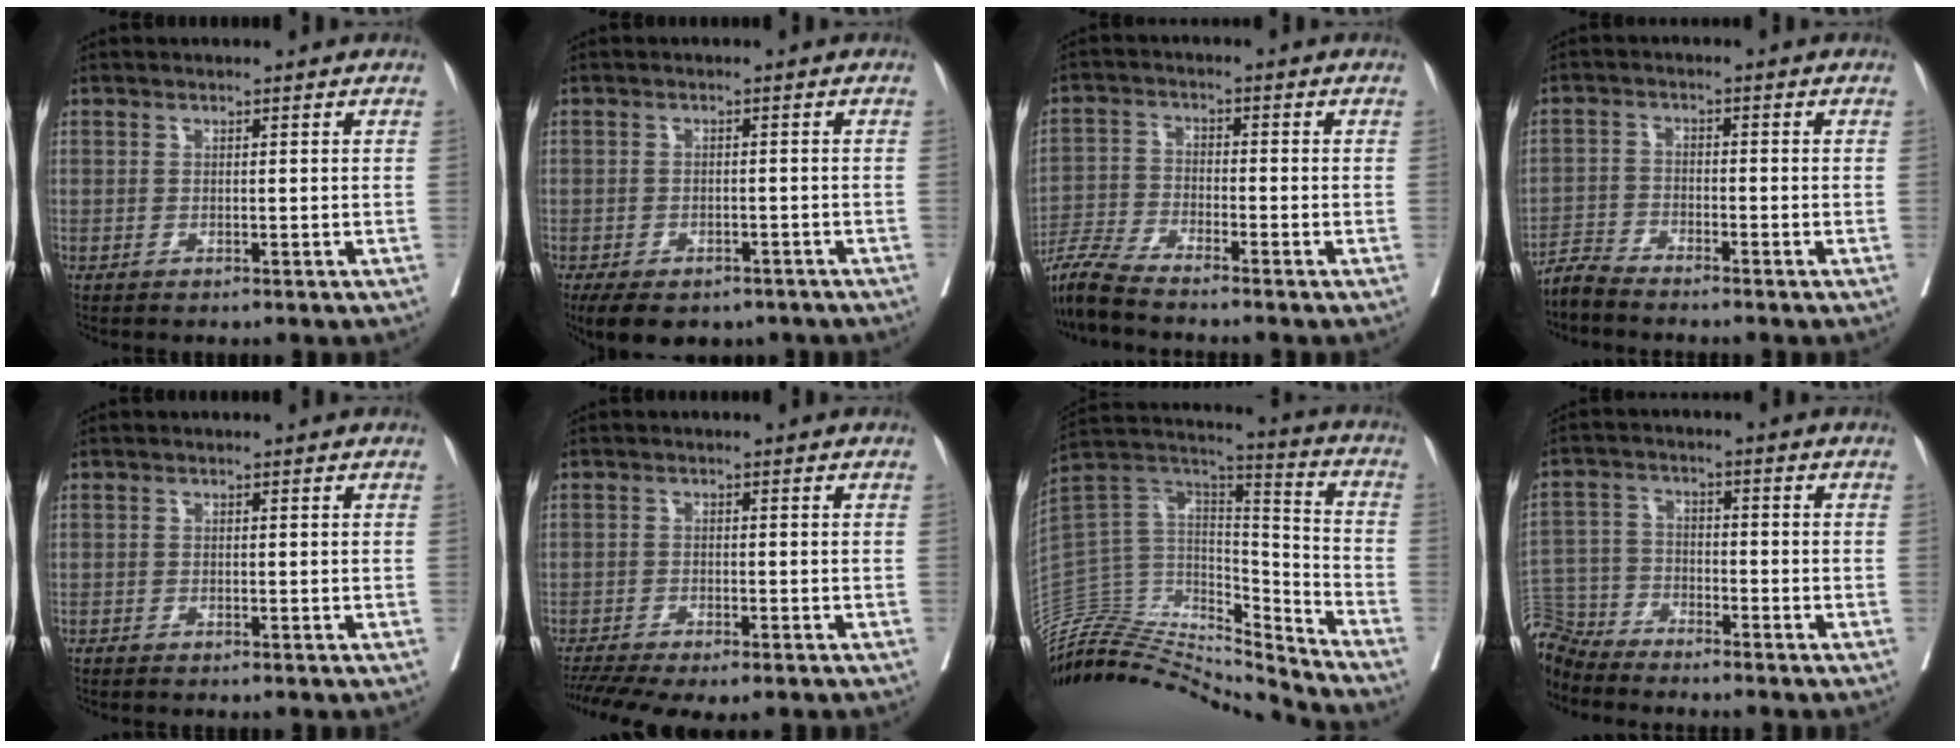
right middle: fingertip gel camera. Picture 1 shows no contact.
{"total": 10.4, "force": [-7.6, 5.2, 4.9], "torque": [-0.082, -0.007, -0.103]}
{"total": 6.4, "force": [-5.9, -0.7, 2.4], "torque": [-0.049, -0.025, -0.122]}
{"total": 3.0, "force": [-3.0, -0.3, 0.1], "torque": [-0.001, -0.014, -0.065]}
{"total": 0.6, "force": [-0.6, -0.1, 0.0], "torque": [-0.005, -0.001, -0.016]}
{"total": 10.2, "force": [-8.2, 1.9, 5.8], "torque": [-0.095, -0.001, -0.125]}
{"total": 21.1, "force": [-20.5, 3.7, 3.3], "torque": [-0.053, 0.066, -0.344]}
{"total": 7.0, "force": [-6.9, 1.1, -0.7], "torque": [0.007, 0.004, -0.144]}